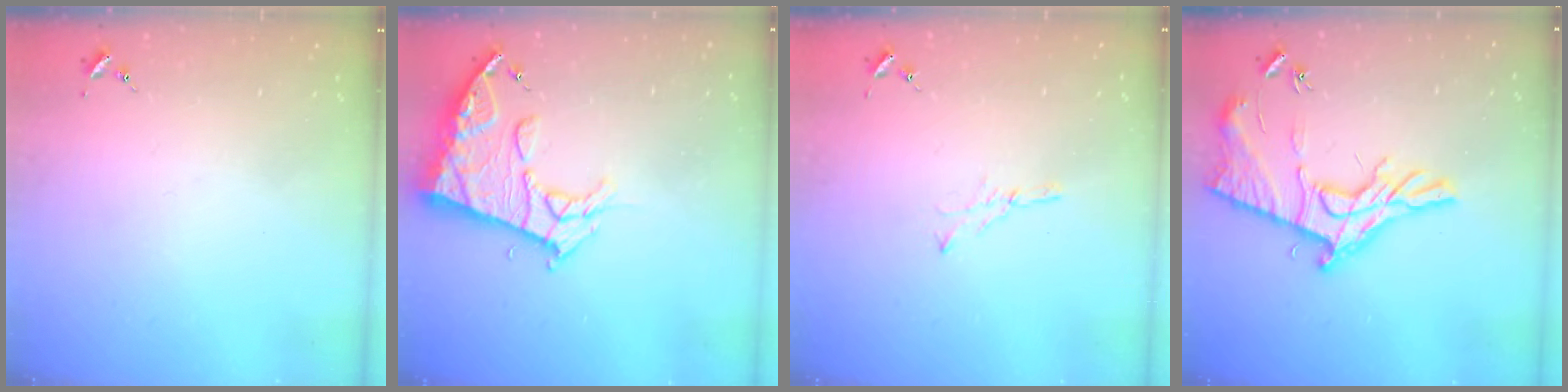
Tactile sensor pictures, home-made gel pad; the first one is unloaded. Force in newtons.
{"total": 14.1, "press": 14.0, "slide": 1.5}
{"total": 3.5, "press": 3.5, "slide": 0.4}
{"total": 17.4, "press": 17.3, "slide": 0.9}